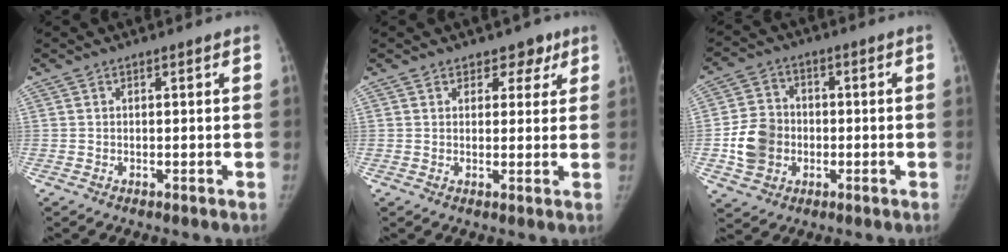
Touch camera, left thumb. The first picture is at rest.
{"total": 4.0, "force": [2.6, 2.8, 1.2], "torque": [0.016, -0.011, 0.033]}
{"total": 9.9, "force": [-1.7, 8.6, 4.6], "torque": [-0.066, 0.016, -0.032]}